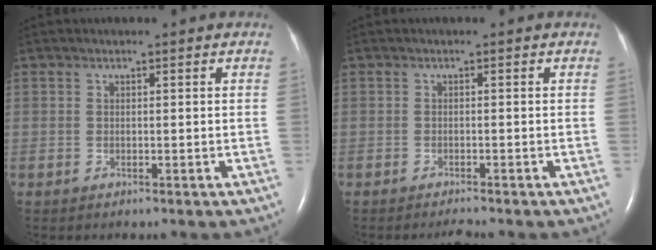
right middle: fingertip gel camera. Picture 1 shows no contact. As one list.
[{"total": 1.2, "force": [-1.1, -0.2, 0.3], "torque": [-0.010, -0.005, -0.016]}]